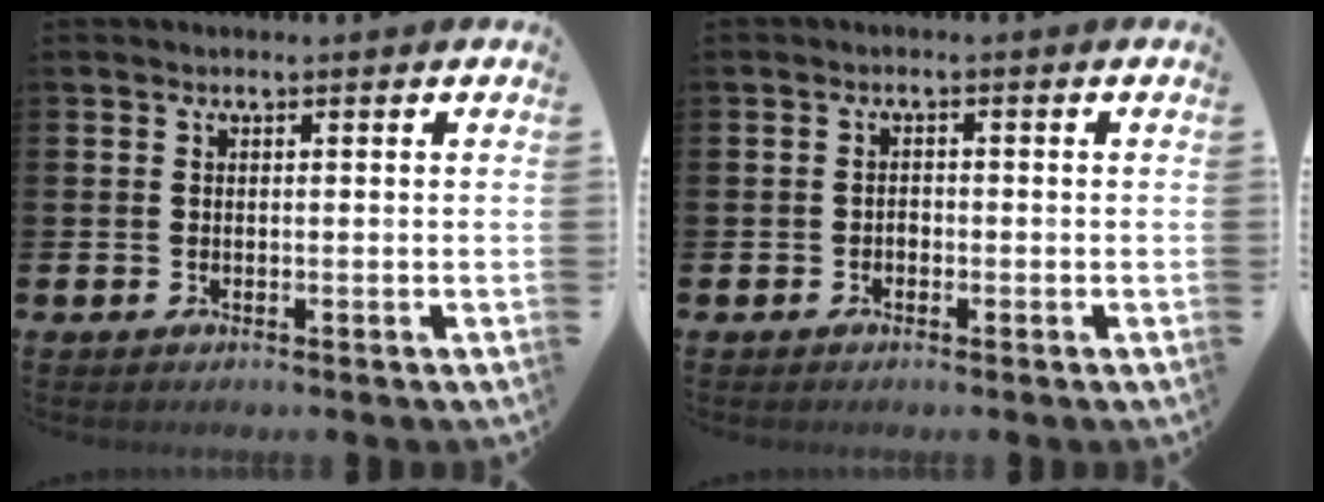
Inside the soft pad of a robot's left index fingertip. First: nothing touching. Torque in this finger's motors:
{"motor_torque": [-0.08, 0.03, 0.00, 0.00]}